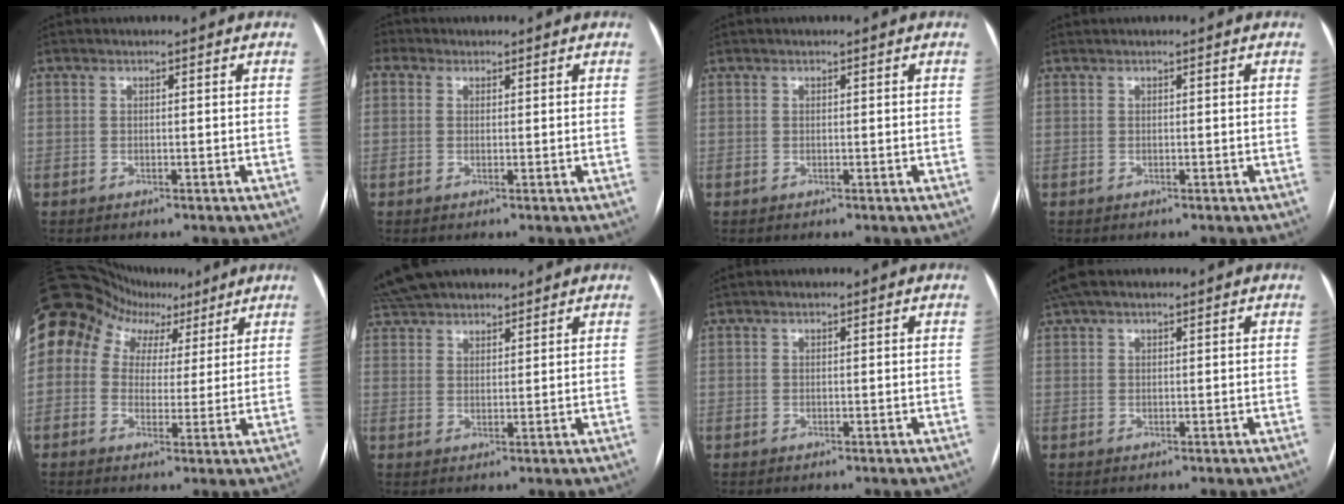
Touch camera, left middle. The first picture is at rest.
{"total": 2.1, "force": [0.7, 1.9, 0.5], "torque": [-0.016, 0.013, 0.016]}
{"total": 0.0}
{"total": 0.0}
{"total": 16.2, "force": [8.5, 12.6, 5.5], "torque": [-0.138, 0.081, 0.137]}
{"total": 10.6, "force": [9.2, 3.7, 3.7], "torque": [-0.073, 0.048, 0.161]}
{"total": 0.8, "force": [0.7, 0.1, 0.5], "torque": [-0.011, 0.013, 0.012]}
{"total": 4.6, "force": [3.8, 1.2, 2.4], "torque": [-0.050, 0.040, 0.070]}